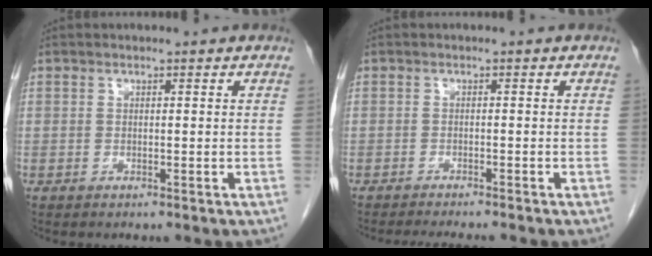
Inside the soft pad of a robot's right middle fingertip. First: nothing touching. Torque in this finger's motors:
{"motor_torque": [0.08, -0.04, 0.01, 0.01]}